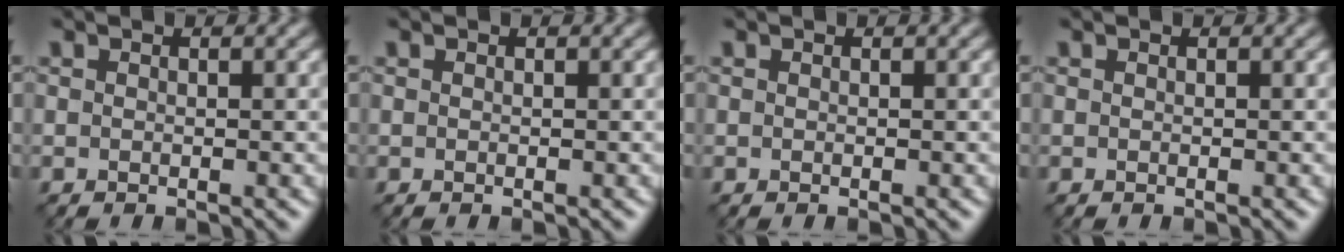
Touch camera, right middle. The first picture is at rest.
{"total": 0.0}
{"total": 0.0}
{"total": 0.0}